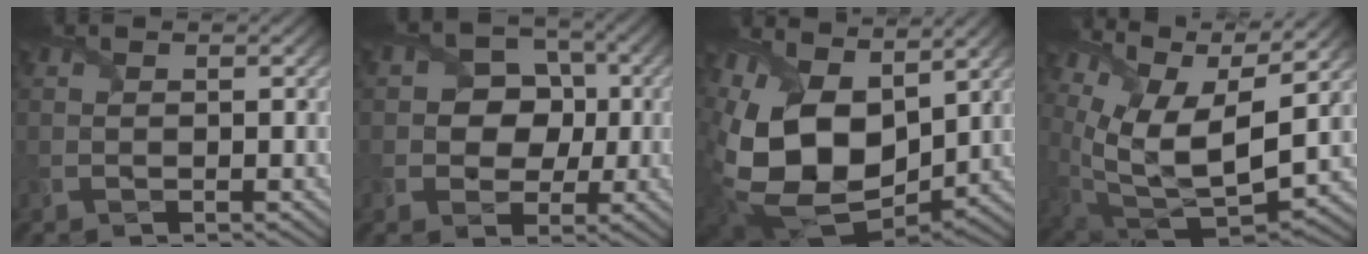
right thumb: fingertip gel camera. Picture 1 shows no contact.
{"total": 6.7, "force": [0.3, 5.8, 3.4], "torque": [-0.062, 0.014, -0.017]}
{"total": 16.6, "force": [3.7, 10.7, 12.0], "torque": [-0.284, -0.016, 0.080]}
{"total": 15.6, "force": [6.6, 7.1, 12.3], "torque": [-0.272, 0.019, 0.131]}